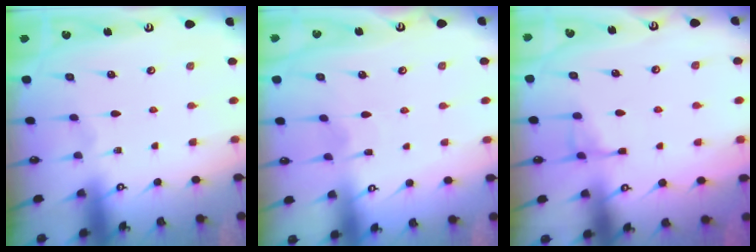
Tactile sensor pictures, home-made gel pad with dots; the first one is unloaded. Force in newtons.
{"total": 3.9, "press": 3.9, "slide": 0.4}
{"total": 4.8, "press": 4.7, "slide": 0.7}